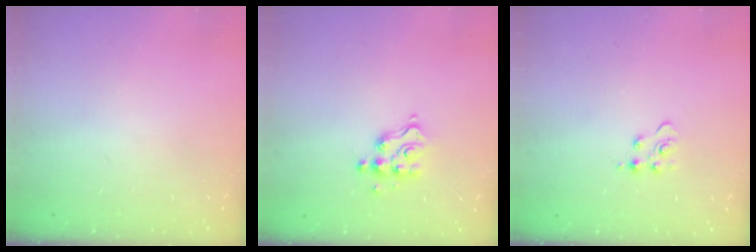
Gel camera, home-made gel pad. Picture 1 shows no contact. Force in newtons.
{"total": 6.8, "press": 6.8, "slide": 0.3}
{"total": 3.8, "press": 3.8, "slide": 0.5}